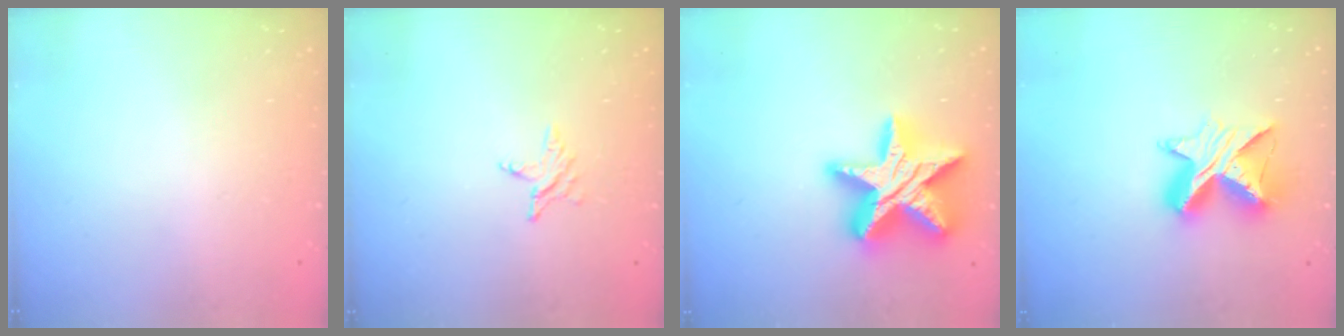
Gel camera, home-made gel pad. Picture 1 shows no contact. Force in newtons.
{"total": 2.8, "press": 2.8, "slide": 0.3}
{"total": 24.6, "press": 24.5, "slide": 2.2}
{"total": 10.9, "press": 10.9, "slide": 0.8}